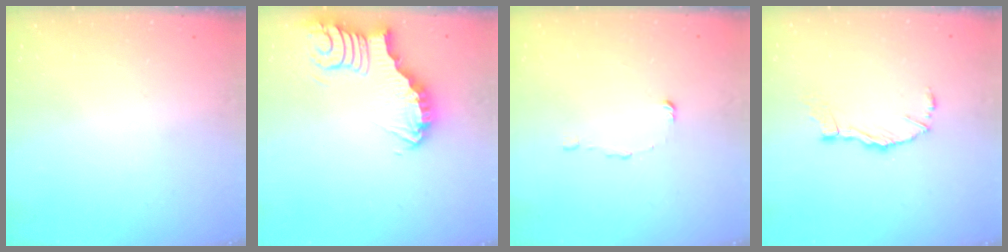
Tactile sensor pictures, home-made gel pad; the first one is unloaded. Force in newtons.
{"total": 4.7, "press": 4.7, "slide": 0.4}
{"total": 5.0, "press": 5.0, "slide": 0.3}
{"total": 8.9, "press": 8.8, "slide": 1.0}